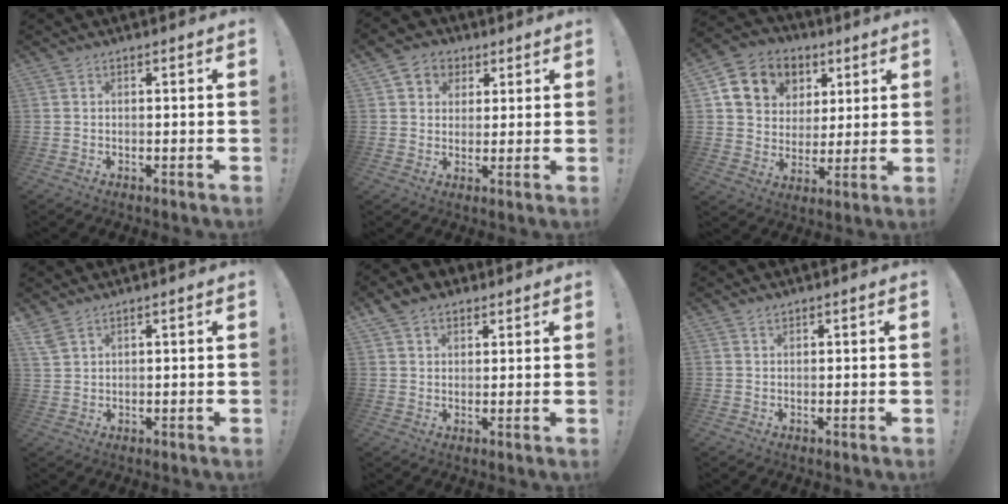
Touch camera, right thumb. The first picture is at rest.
{"total": 6.6, "force": [2.2, 6.0, 1.6], "torque": [-0.026, -0.005, 0.048]}
{"total": 11.7, "force": [5.3, 9.8, 3.7], "torque": [-0.054, -0.029, 0.111]}
{"total": 3.5, "force": [2.5, 1.1, 2.1], "torque": [-0.049, -0.009, 0.052]}
{"total": 5.0, "force": [3.1, 3.5, 1.8], "torque": [-0.031, -0.008, 0.058]}
{"total": 0.9, "force": [0.7, 0.4, 0.3], "torque": [-0.005, -0.001, 0.014]}